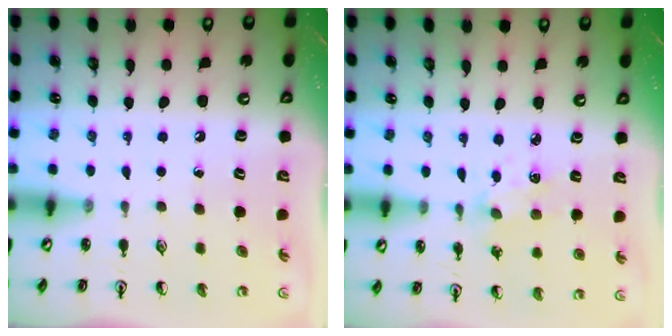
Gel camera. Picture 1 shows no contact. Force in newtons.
{"total": 2.5, "press": 2.5, "slide": 0.2}